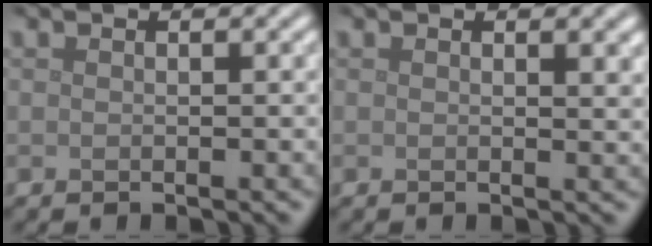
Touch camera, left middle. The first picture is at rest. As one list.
[{"total": 1.3, "force": [0.7, 0.3, 1.0], "torque": [-0.009, 0.000, 0.011]}]